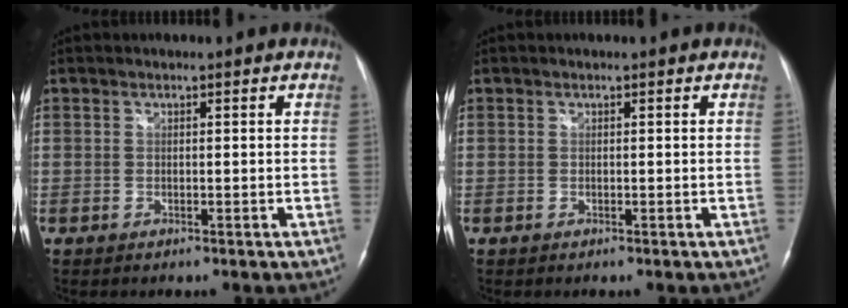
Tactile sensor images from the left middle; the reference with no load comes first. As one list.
[{"total": 0.0}]